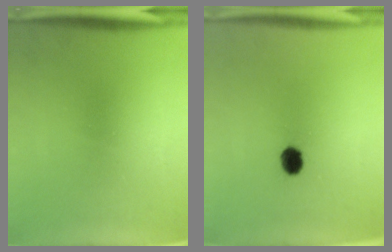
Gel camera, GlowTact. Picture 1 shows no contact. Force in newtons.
{"total": 4.0}